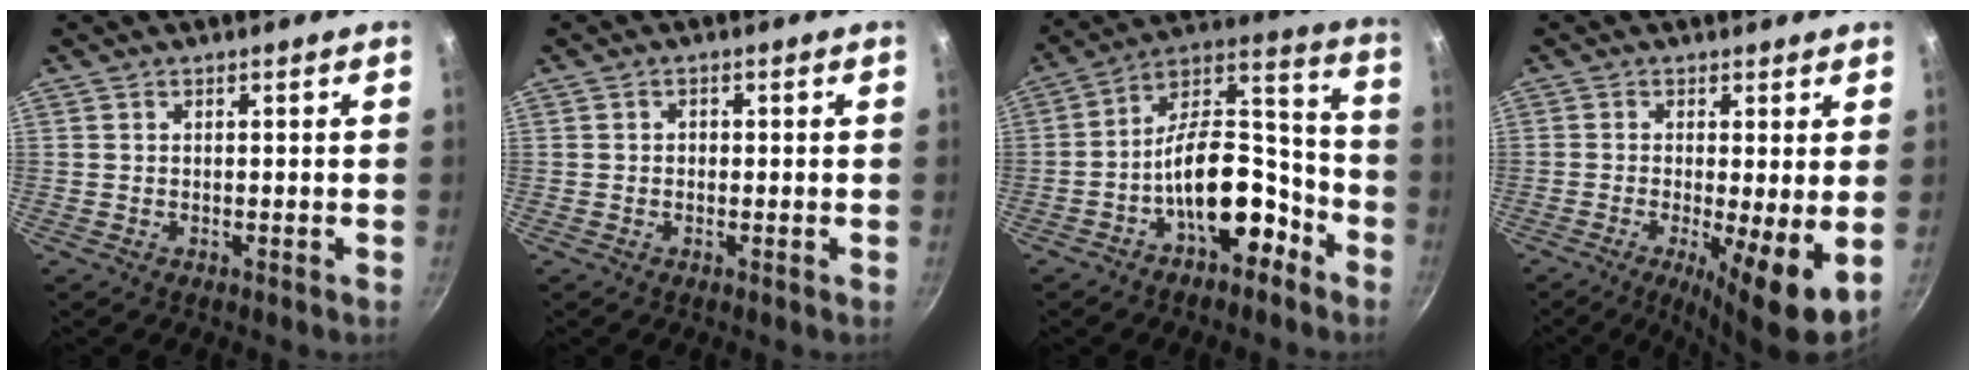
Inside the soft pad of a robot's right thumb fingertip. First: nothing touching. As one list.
[{"total": 0.9, "force": [-0.1, 0.8, 0.5], "torque": [-0.005, 0.004, -0.003]}, {"total": 16.4, "force": [-7.1, 8.6, 12.0], "torque": [-0.139, 0.093, -0.116]}, {"total": 8.6, "force": [-1.2, 1.6, 8.4], "torque": [-0.134, -0.013, -0.019]}]